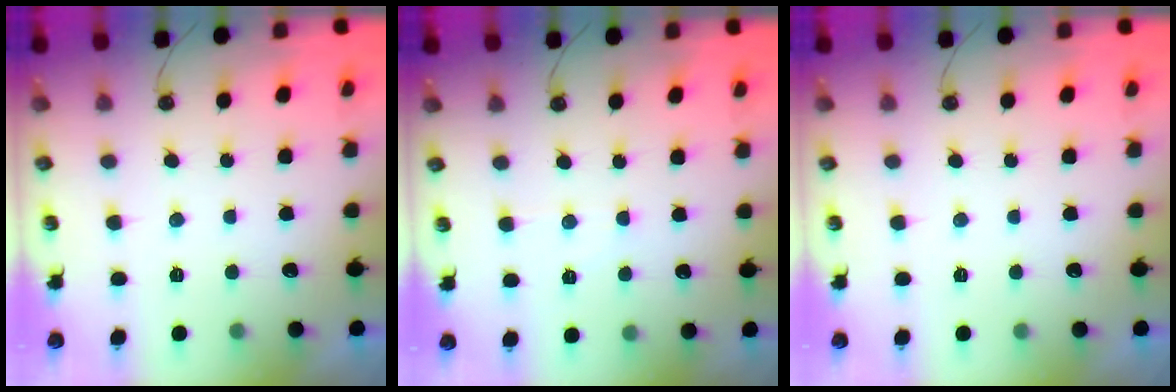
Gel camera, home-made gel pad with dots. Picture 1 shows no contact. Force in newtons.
{"total": 3.3, "press": 3.3, "slide": 0.6}
{"total": 0.0}